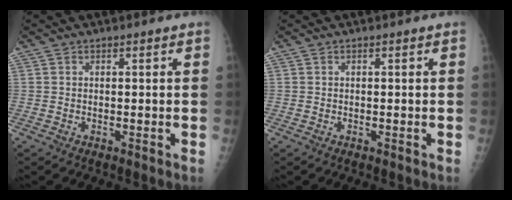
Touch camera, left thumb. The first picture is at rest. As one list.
[{"total": 0.0}]